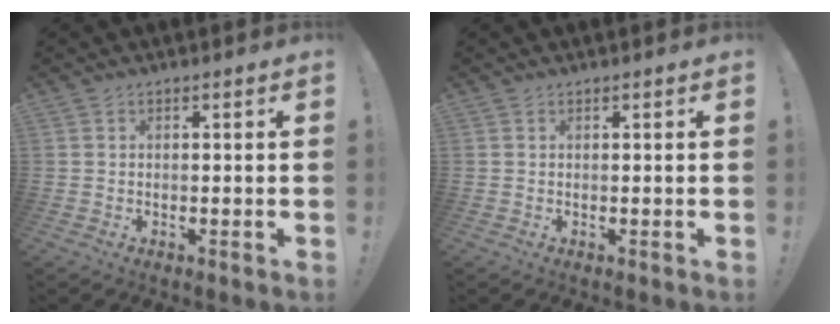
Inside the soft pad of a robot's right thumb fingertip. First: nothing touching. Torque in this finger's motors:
{"motor_torque": [0.06, 0.00, 0.38, -0.06, -0.05]}